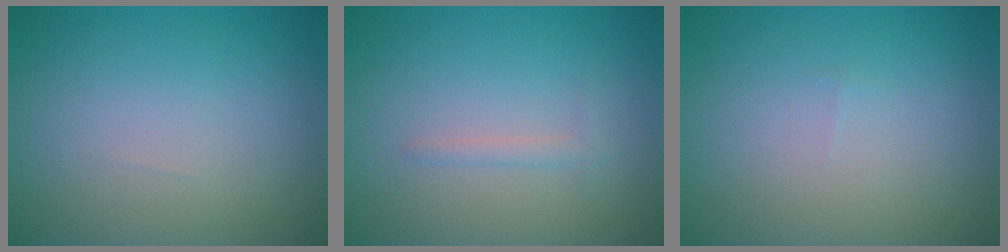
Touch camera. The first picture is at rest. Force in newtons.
{"total": 0.9, "press": 0.9, "slide": 0.0}
{"total": 0.0}